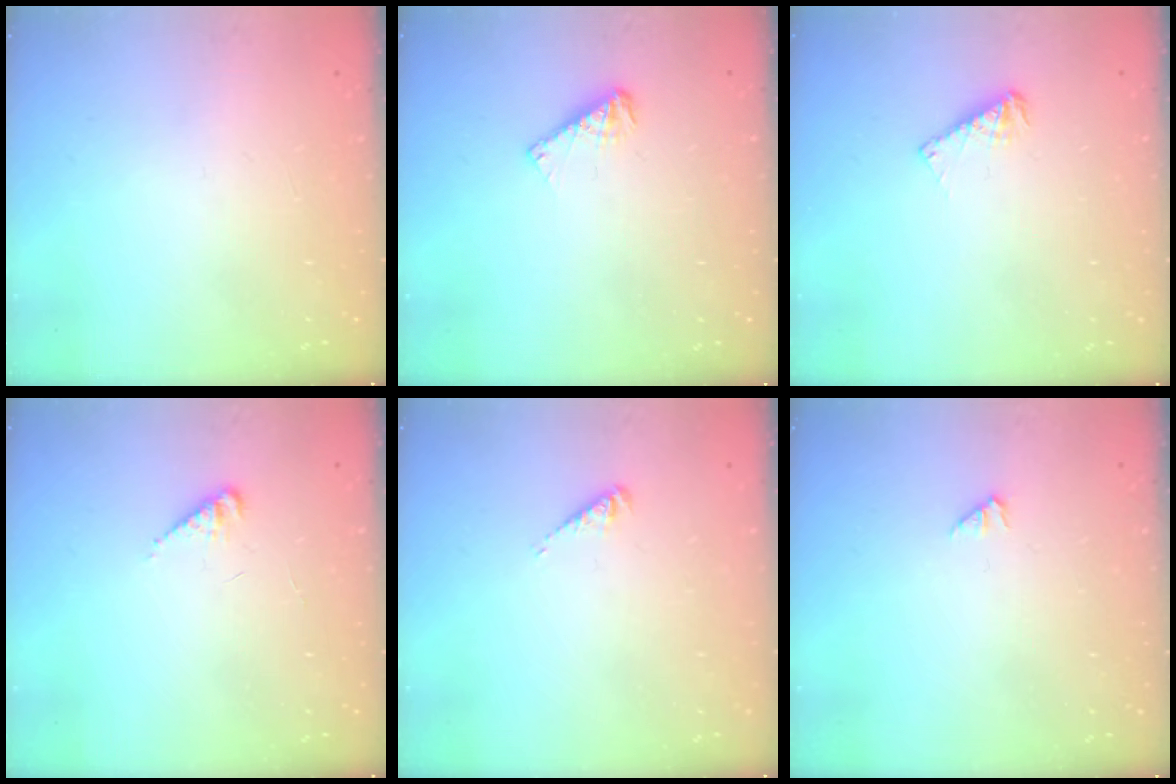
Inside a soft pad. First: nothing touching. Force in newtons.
{"total": 4.7, "press": 4.7, "slide": 0.3}
{"total": 4.7, "press": 4.6, "slide": 0.3}
{"total": 2.7, "press": 2.6, "slide": 0.4}
{"total": 2.7, "press": 2.7, "slide": 0.6}
{"total": 0.0}